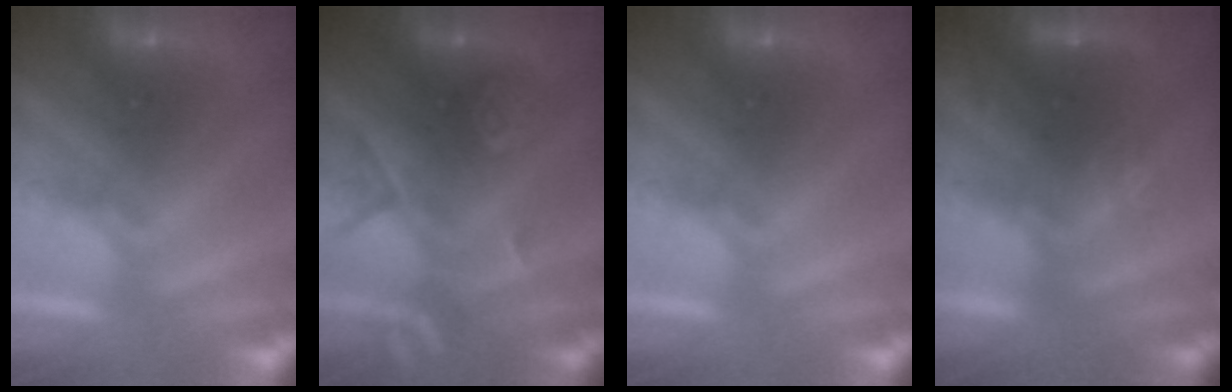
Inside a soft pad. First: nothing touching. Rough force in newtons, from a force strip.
{"total": 2.4}
{"total": 0.0}
{"total": 2.8}